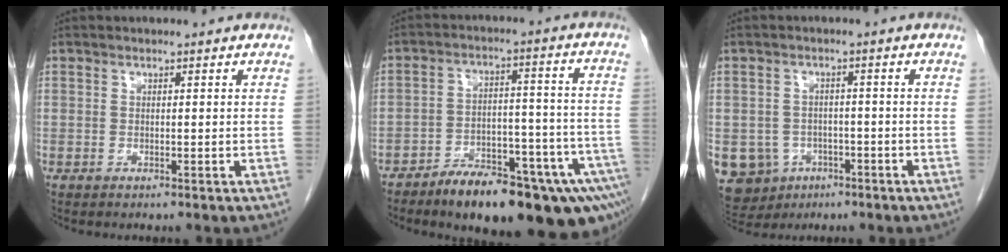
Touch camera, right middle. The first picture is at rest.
{"total": 18.8, "force": [-13.2, 4.5, 12.6], "torque": [-0.104, 0.036, -0.190]}
{"total": 8.9, "force": [-3.8, 7.8, 1.9], "torque": [-0.054, 0.010, -0.046]}